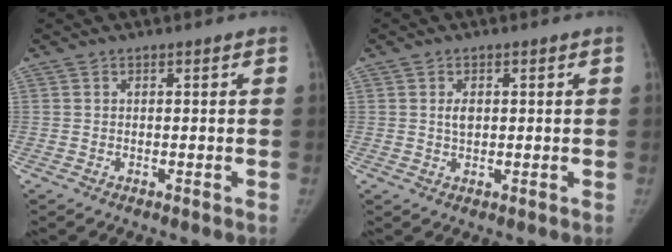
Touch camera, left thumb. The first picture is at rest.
{"total": 2.1, "force": [0.5, 1.3, 1.6], "torque": [-0.023, 0.000, 0.009]}